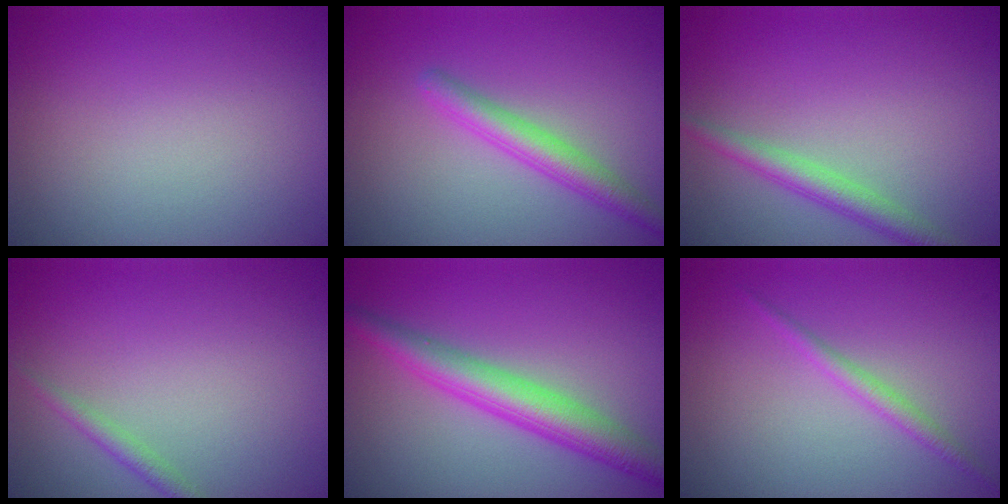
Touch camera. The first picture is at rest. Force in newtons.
{"total": 3.0, "press": 3.0, "slide": 0.0}
{"total": 2.7, "press": 2.7, "slide": 0.1}
{"total": 1.3, "press": 1.3, "slide": 0.0}
{"total": 5.0, "press": 5.0, "slide": 0.1}
{"total": 1.5, "press": 1.5, "slide": 0.1}